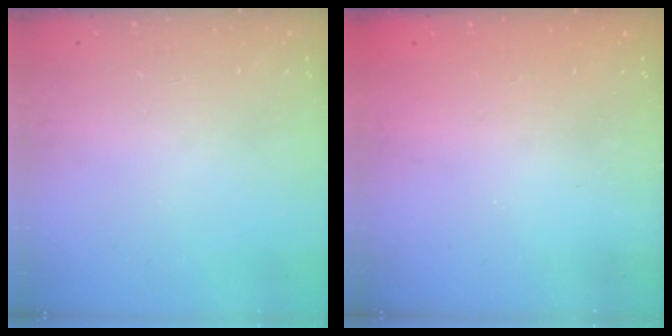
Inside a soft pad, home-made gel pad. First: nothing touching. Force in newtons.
{"total": 2.3, "press": 2.2, "slide": 0.8}